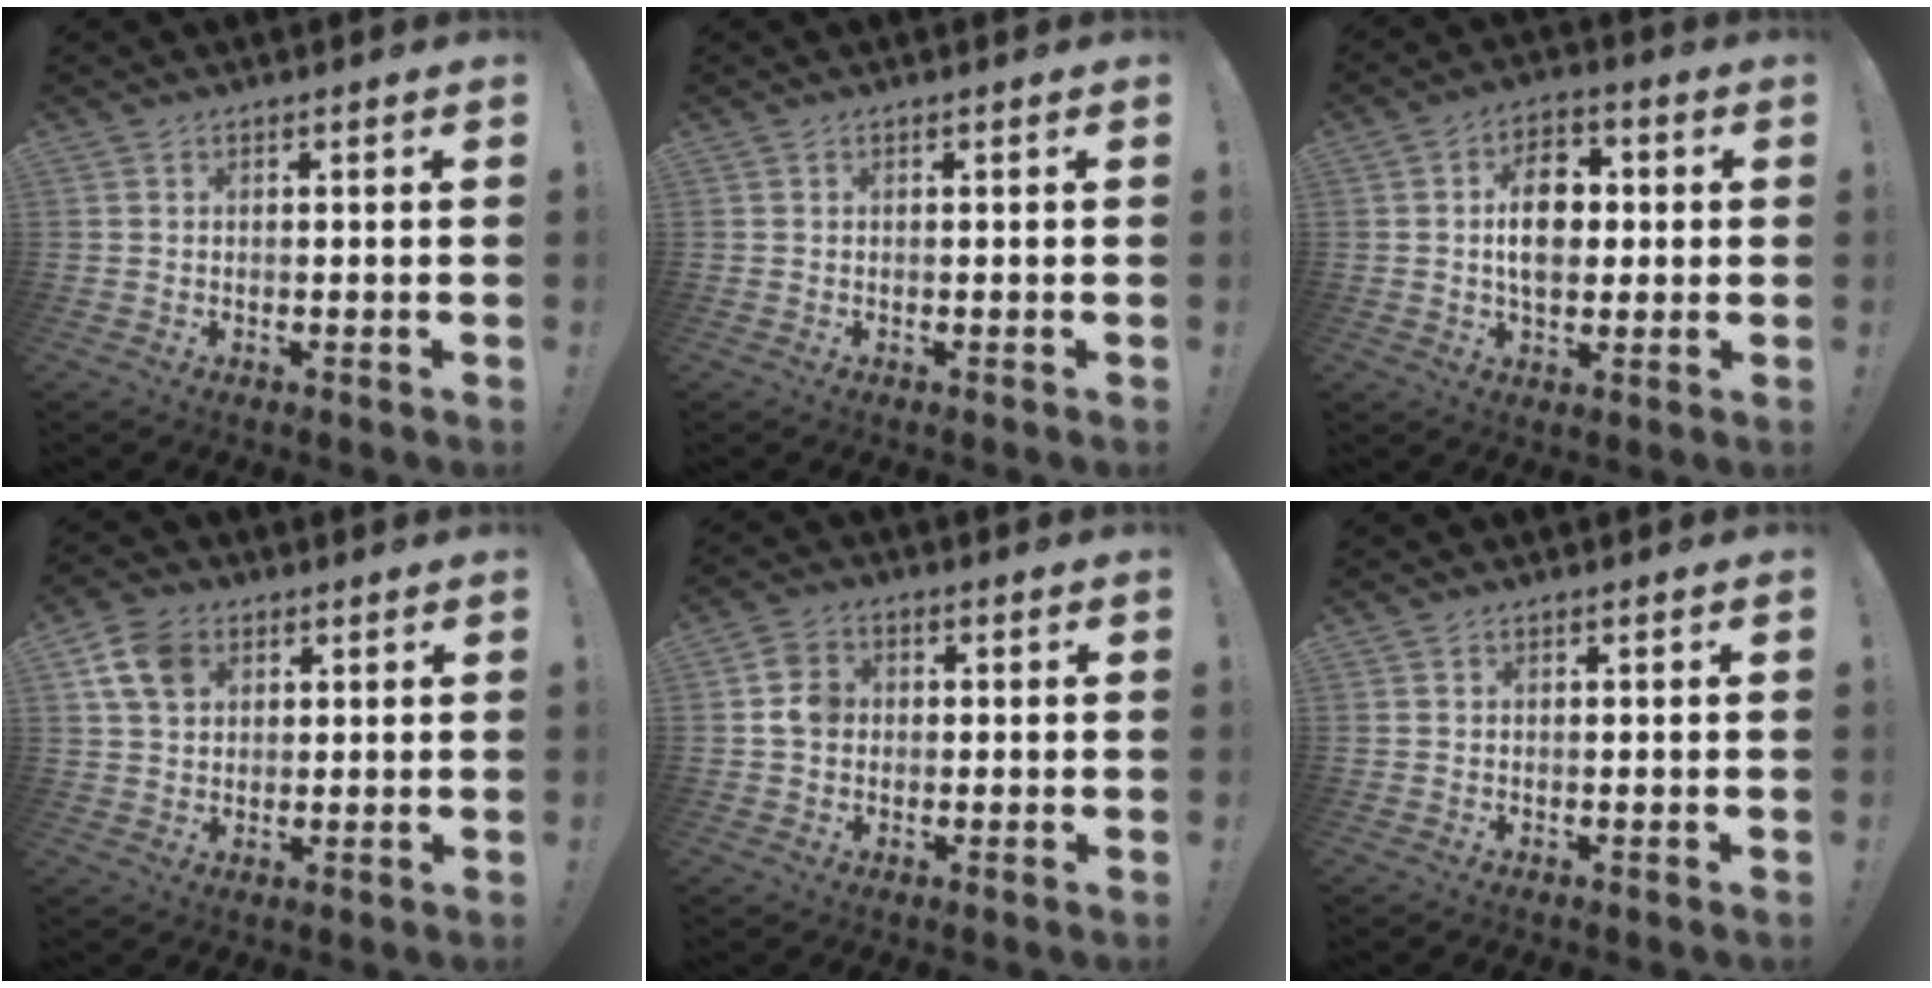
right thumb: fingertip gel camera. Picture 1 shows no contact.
{"total": 0.0}
{"total": 11.9, "force": [0.9, 8.4, 8.4], "torque": [-0.118, 0.010, 0.017]}
{"total": 9.6, "force": [4.2, 6.9, 5.2], "torque": [-0.096, -0.003, 0.083]}
{"total": 6.4, "force": [0.4, 5.2, 3.7], "torque": [-0.065, 0.011, 0.011]}
{"total": 0.0}